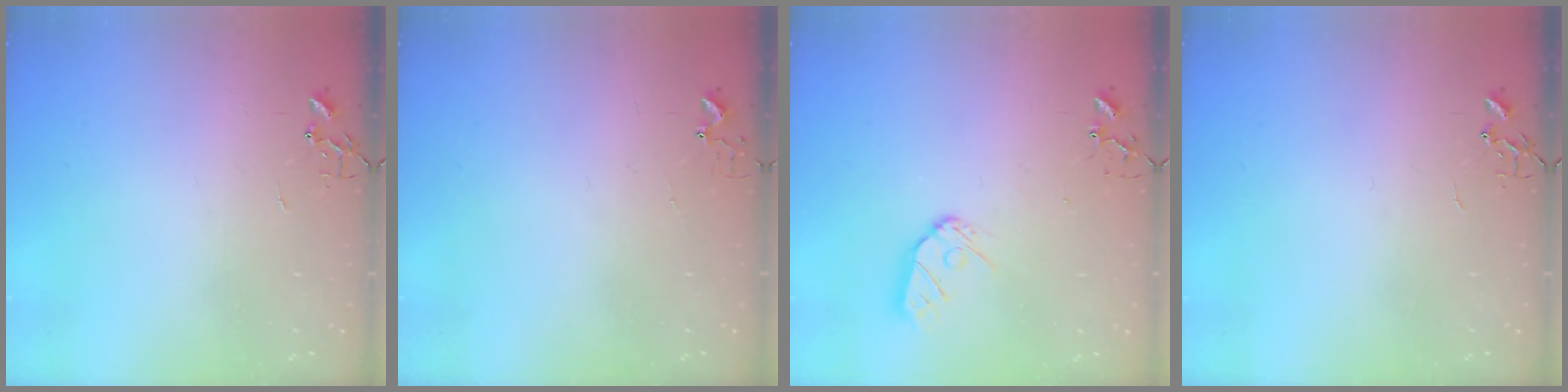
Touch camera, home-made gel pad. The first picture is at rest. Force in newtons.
{"total": 2.9, "press": 2.9, "slide": 0.3}
{"total": 9.1, "press": 9.1, "slide": 0.9}
{"total": 0.0}